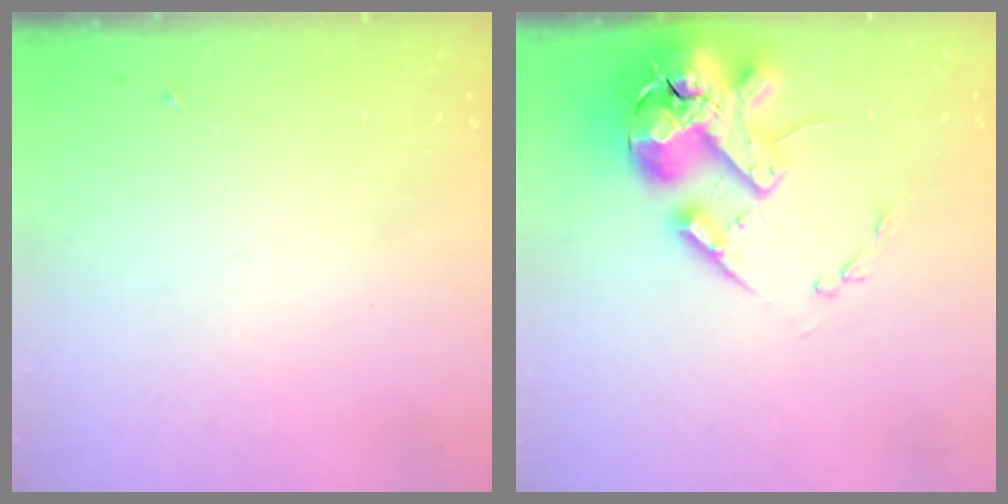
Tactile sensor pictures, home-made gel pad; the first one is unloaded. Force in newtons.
{"total": 18.6, "press": 18.4, "slide": 3.1}